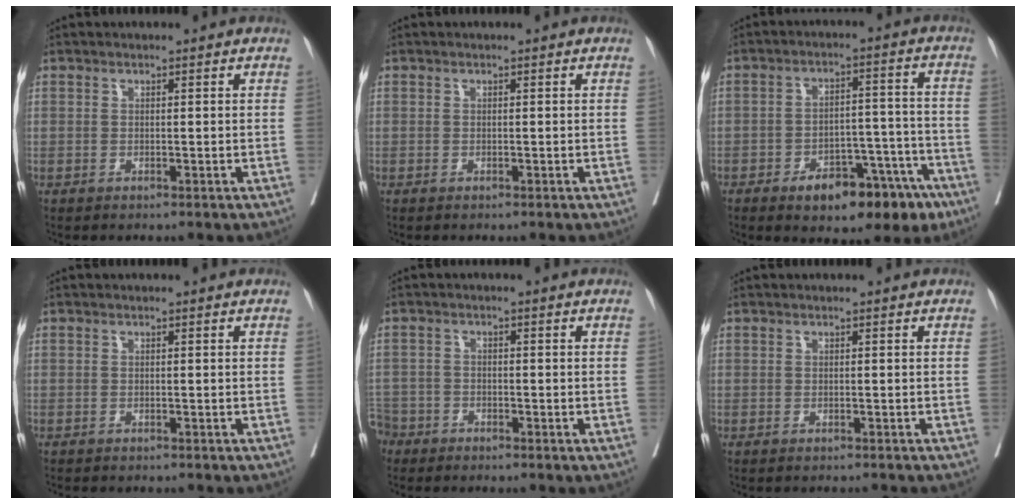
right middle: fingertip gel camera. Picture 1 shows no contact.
{"total": 0.0}
{"total": 13.0, "force": [-8.2, 5.7, 8.2], "torque": [-0.083, 0.028, -0.113]}
{"total": 4.0, "force": [-3.5, 0.9, 1.6], "torque": [-0.022, -0.006, -0.044]}
{"total": 5.0, "force": [-4.4, 2.5, 0.3], "torque": [-0.004, -0.003, -0.089]}
{"total": 4.0, "force": [-3.8, 0.5, 1.1], "torque": [-0.011, -0.007, -0.047]}